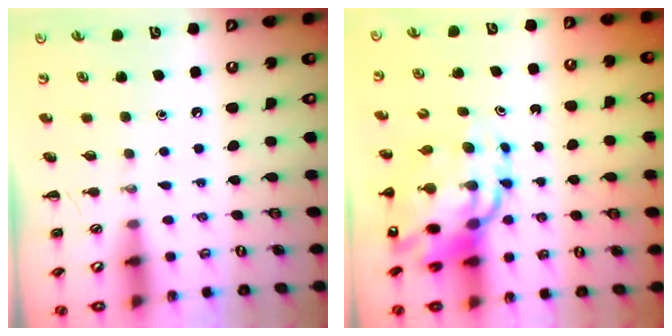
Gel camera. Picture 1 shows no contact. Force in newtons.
{"total": 16.1, "press": 15.4, "slide": 4.6}